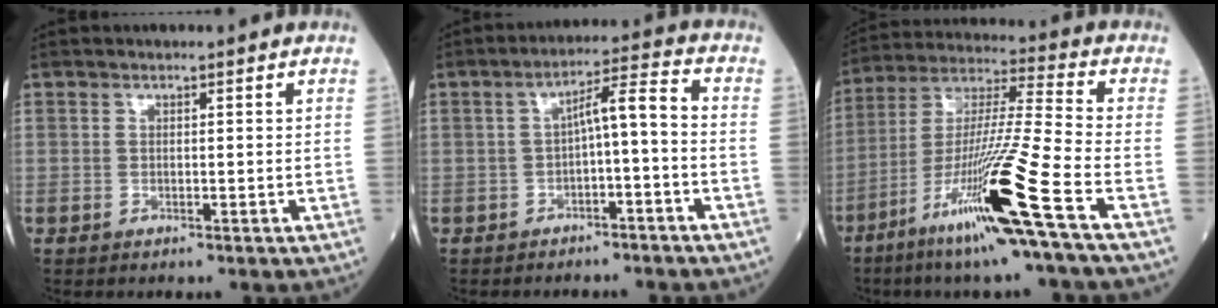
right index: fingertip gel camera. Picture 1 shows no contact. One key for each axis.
{"total": 5.6, "fx": -1.4, "fy": 1.0, "fz": 5.3, "tx": -0.083, "ty": 0.030, "tz": -0.021}
{"total": 18.6, "fx": -8.9, "fy": -1.8, "fz": 16.2, "tx": -0.339, "ty": -0.041, "tz": -0.171}